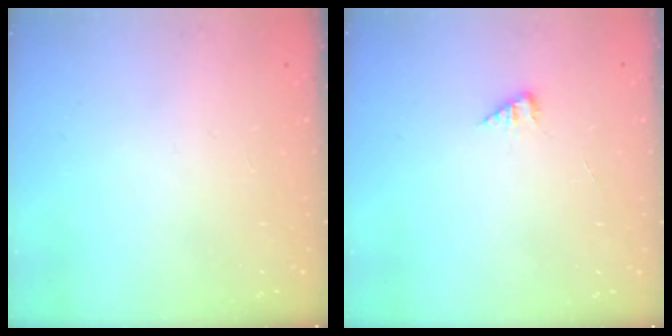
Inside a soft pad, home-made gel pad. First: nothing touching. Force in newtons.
{"total": 2.4, "press": 2.4, "slide": 0.4}